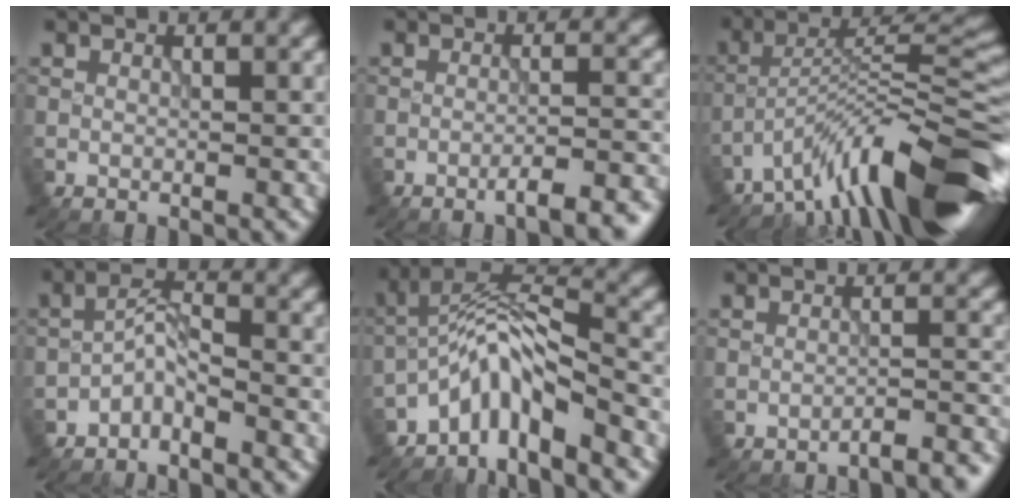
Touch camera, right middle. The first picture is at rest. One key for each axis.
{"total": 4.6, "fx": -2.9, "fy": 1.0, "fz": 3.5, "tx": -0.044, "ty": 0.008, "tz": -0.041}
{"total": 12.4, "fx": -8.4, "fy": 2.3, "fz": 8.8, "tx": -0.125, "ty": 0.022, "tz": -0.146}
{"total": 2.1, "fx": -1.6, "fy": 0.6, "fz": 1.2, "tx": -0.026, "ty": 0.012, "tz": -0.037}
{"total": 5.9, "fx": -3.9, "fy": 1.8, "fz": 4.1, "tx": -0.064, "ty": 0.009, "tz": -0.080}
{"total": 3.1, "fx": -2.7, "fy": 0.6, "fz": 1.4, "tx": -0.011, "ty": 0.008, "tz": -0.038}